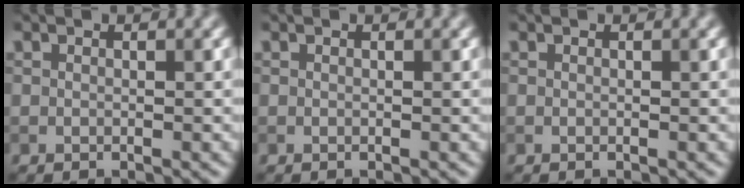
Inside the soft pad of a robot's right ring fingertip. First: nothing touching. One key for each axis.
{"total": 0.0}
{"total": 0.0}